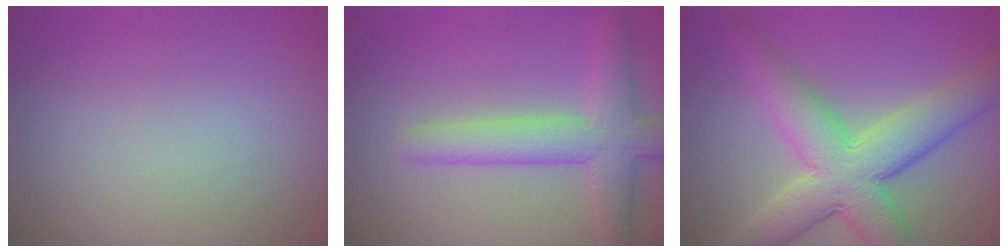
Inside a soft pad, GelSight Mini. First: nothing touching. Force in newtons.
{"total": 5.2, "press": 5.2, "slide": 0.3}
{"total": 8.6, "press": 8.5, "slide": 0.4}